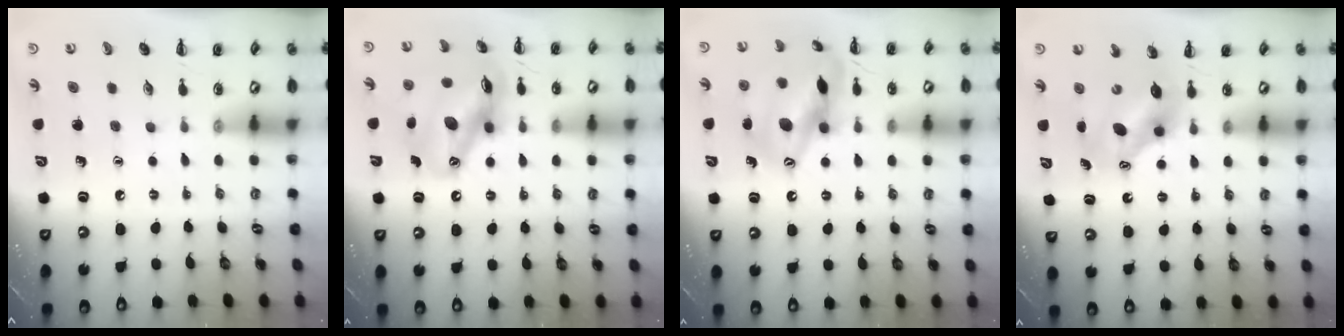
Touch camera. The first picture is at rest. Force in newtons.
{"total": 14.6, "press": 14.0, "slide": 3.9}
{"total": 16.8, "press": 16.8, "slide": 1.7}
{"total": 7.1, "press": 7.0, "slide": 1.2}